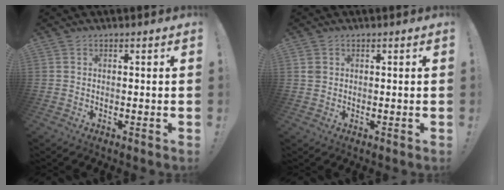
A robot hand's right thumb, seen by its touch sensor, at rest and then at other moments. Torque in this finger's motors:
{"motor_torque": [-0.05, 0.68, 0.12, -0.05, -0.03]}